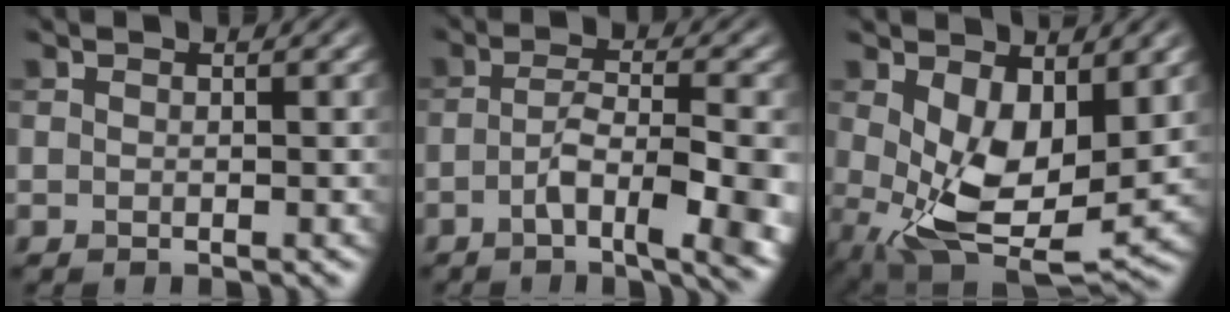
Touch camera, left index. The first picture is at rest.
{"total": 7.6, "force": [-2.7, 2.1, 6.8], "torque": [-0.112, -0.005, -0.043]}
{"total": 7.8, "force": [0.8, 4.3, 6.5], "torque": [-0.133, -0.022, 0.026]}